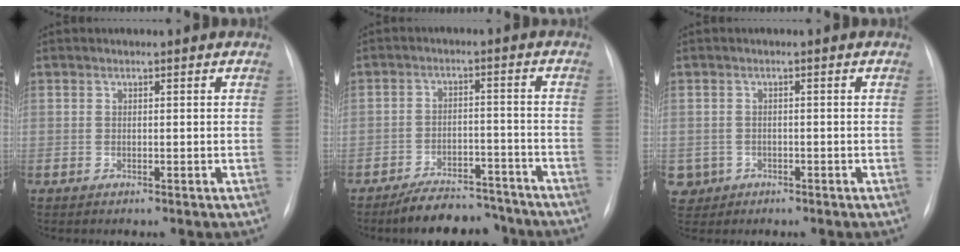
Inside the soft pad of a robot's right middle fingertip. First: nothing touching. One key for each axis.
{"total": 9.5, "fx": -8.4, "fy": 3.5, "fz": 2.8, "tx": -0.029, "ty": 0.015, "tz": -0.128}
{"total": 3.2, "fx": -1.3, "fy": 2.9, "fz": 0.0, "tx": -0.003, "ty": 0.006, "tz": -0.020}